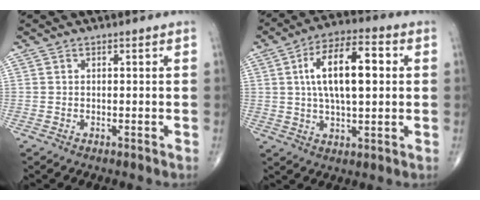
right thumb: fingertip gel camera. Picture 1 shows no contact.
{"total": 14.7, "force": [2.4, 6.3, 13.0], "torque": [-0.213, 0.016, 0.037]}